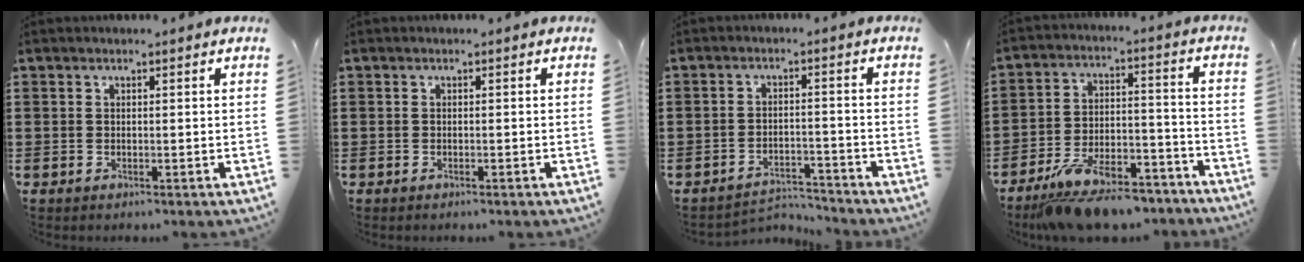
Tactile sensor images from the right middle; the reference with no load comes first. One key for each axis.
{"total": 0.0}
{"total": 3.3, "fx": -3.3, "fy": 0.4, "fz": 0.4, "tx": -0.012, "ty": 0.003, "tz": -0.070}
{"total": 11.2, "fx": -9.7, "fy": 2.9, "fz": 4.7, "tx": -0.082, "ty": 0.033, "tz": -0.186}